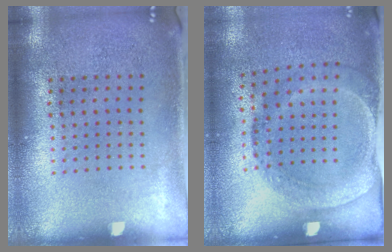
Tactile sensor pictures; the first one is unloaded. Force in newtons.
{"total": 1.8, "press": 1.2, "slide": 1.4}